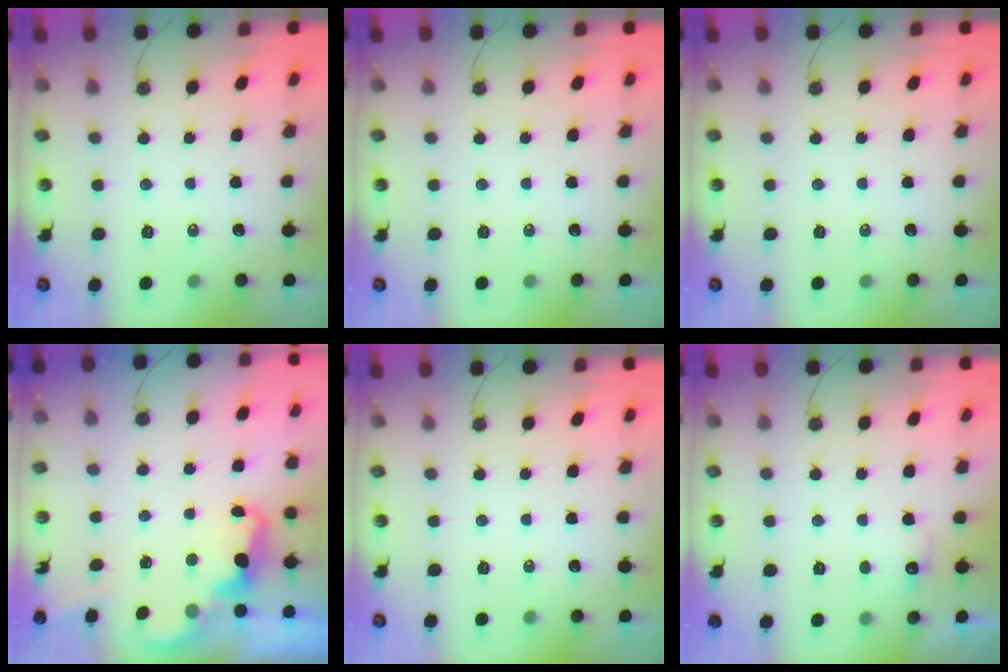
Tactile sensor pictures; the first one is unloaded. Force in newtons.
{"total": 0.0}
{"total": 0.0}
{"total": 2.3, "press": 2.2, "slide": 0.7}
{"total": 0.0}
{"total": 5.6, "press": 5.5, "slide": 1.2}